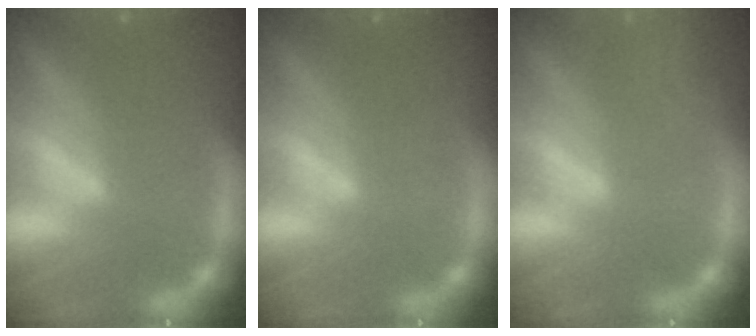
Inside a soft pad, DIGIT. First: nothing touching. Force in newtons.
{"total": 0.0}
{"total": 1.9}